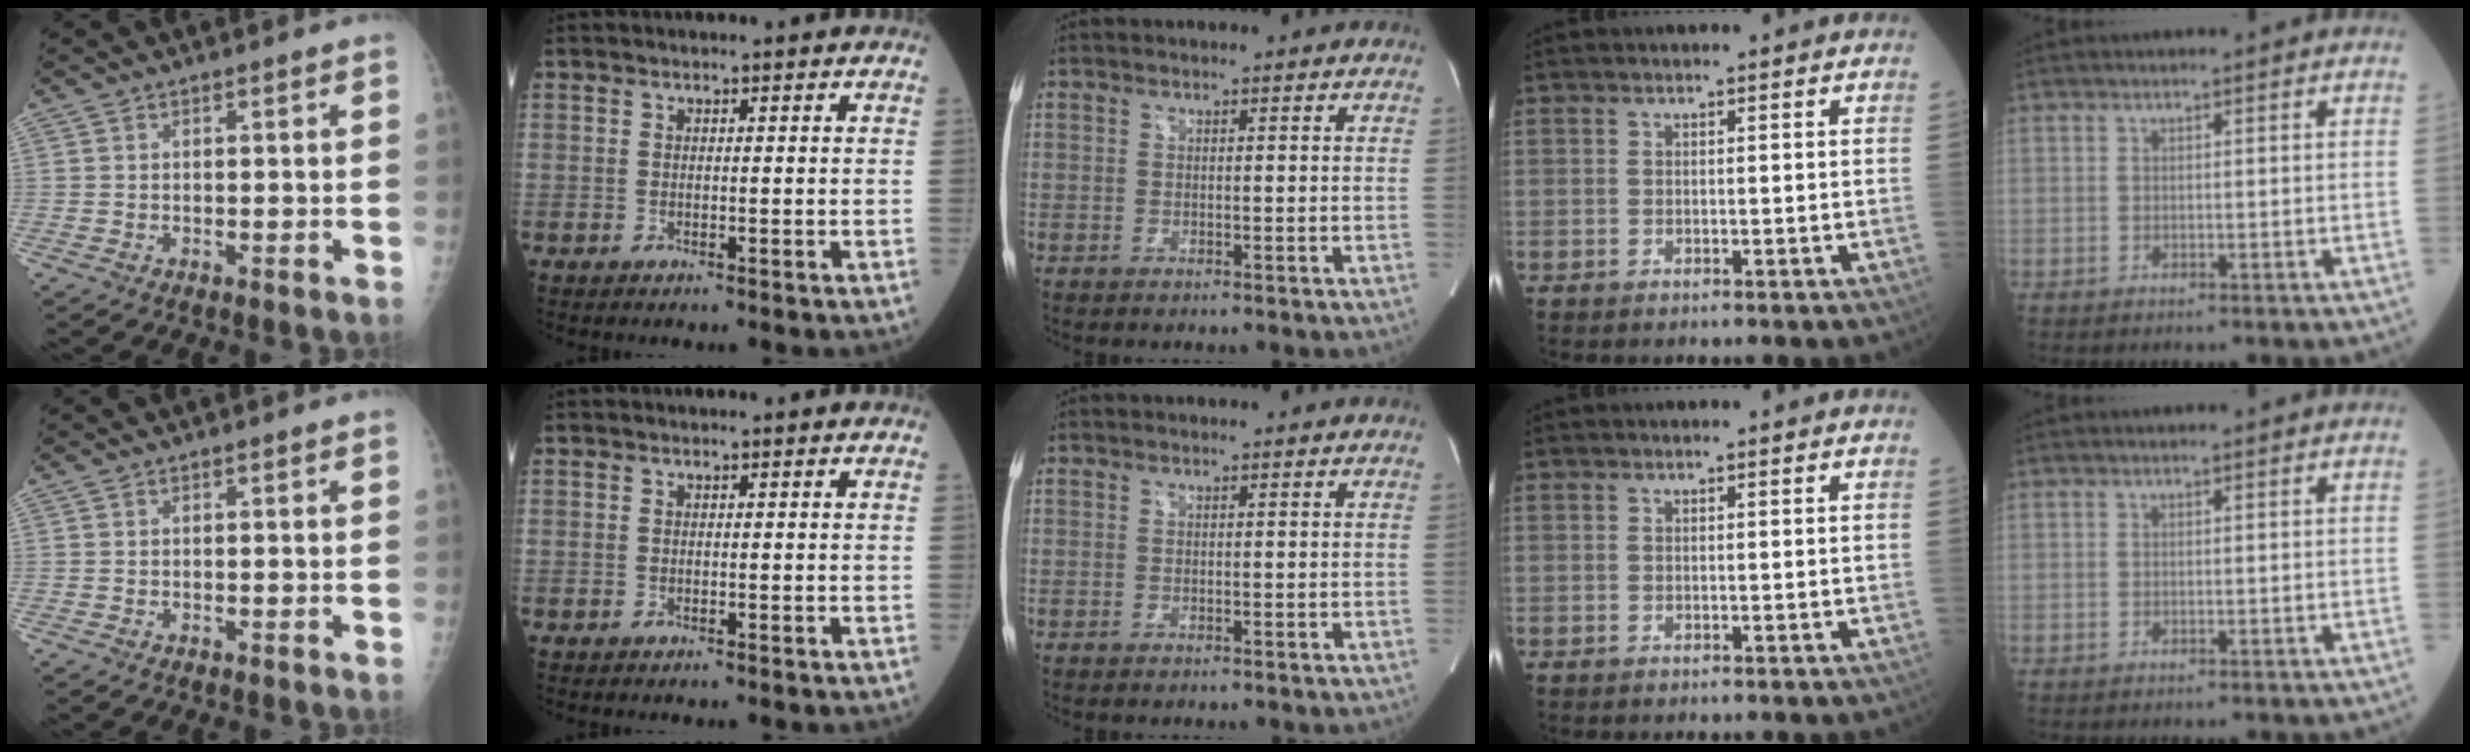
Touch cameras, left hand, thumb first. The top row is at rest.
{}